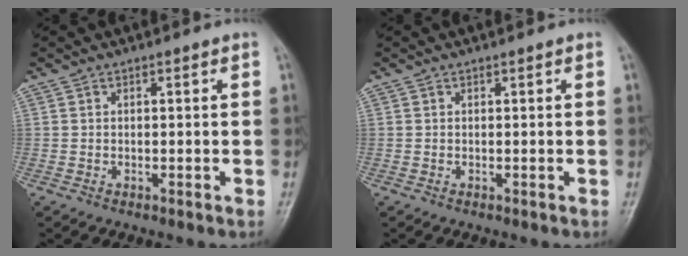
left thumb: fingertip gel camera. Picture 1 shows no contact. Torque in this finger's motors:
{"motor_torque": [0.00, 0.00, 0.02, -0.05, 0.00]}